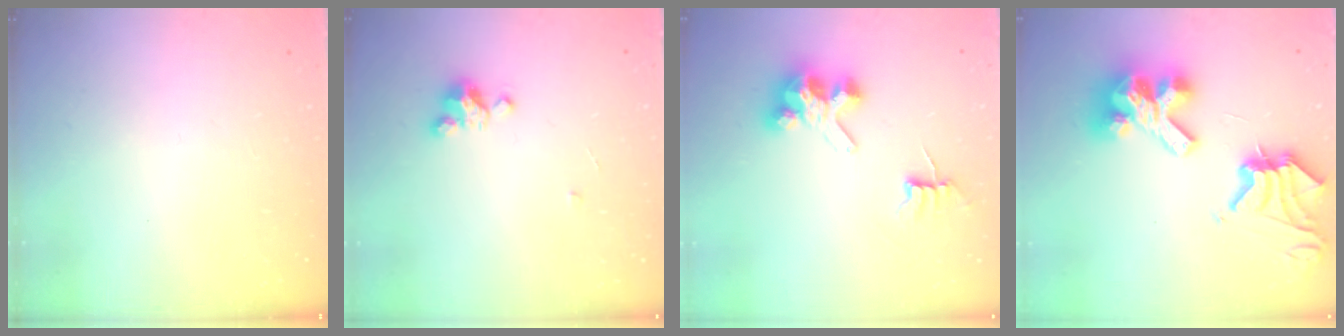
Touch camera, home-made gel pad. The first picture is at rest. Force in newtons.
{"total": 3.8, "press": 3.8, "slide": 0.4}
{"total": 6.9, "press": 6.9, "slide": 0.5}
{"total": 14.5, "press": 14.3, "slide": 1.8}